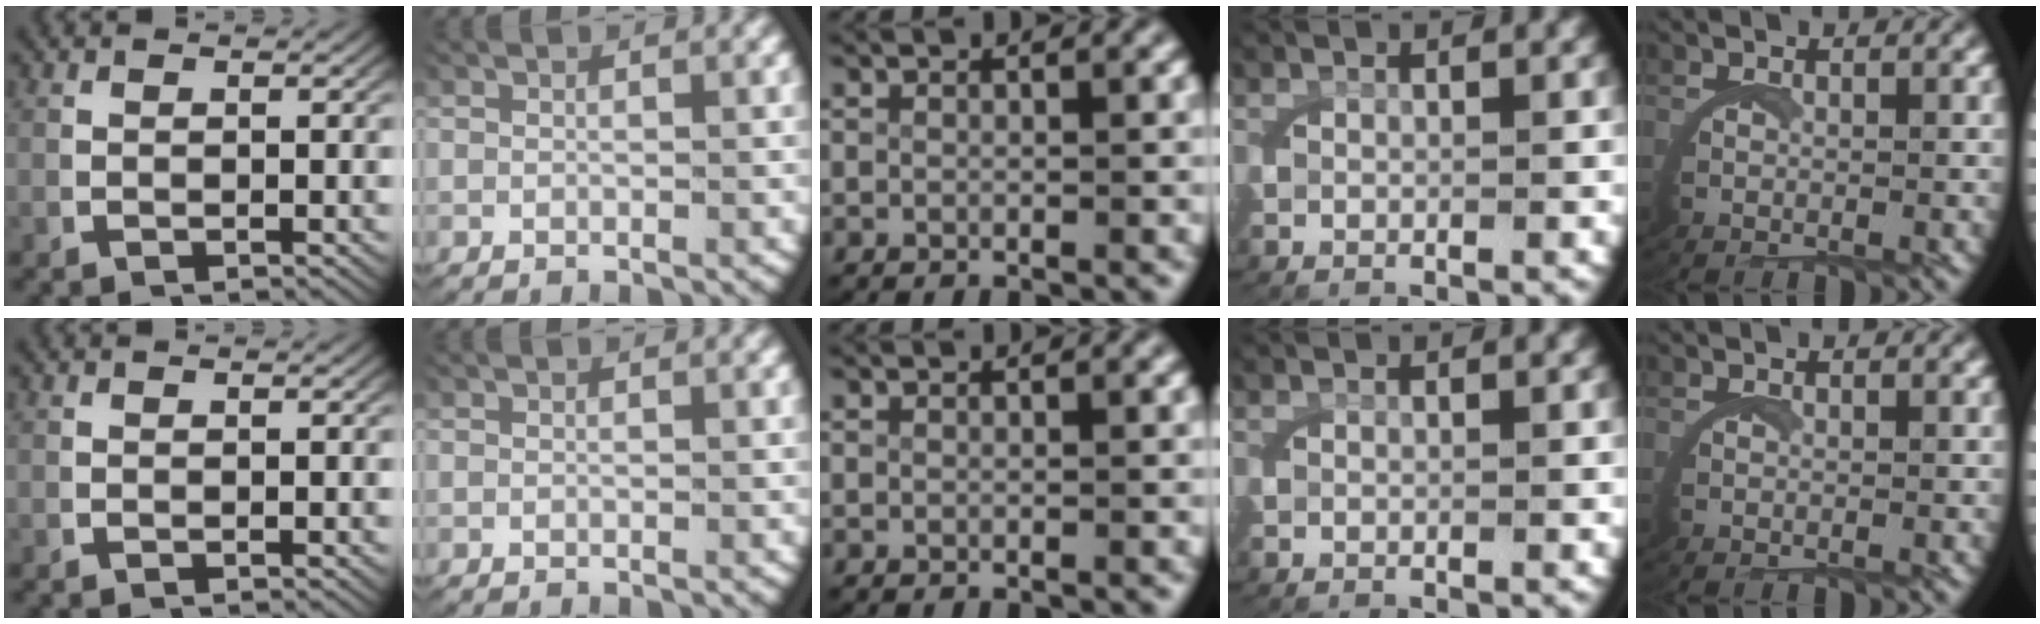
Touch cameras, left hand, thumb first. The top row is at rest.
{}